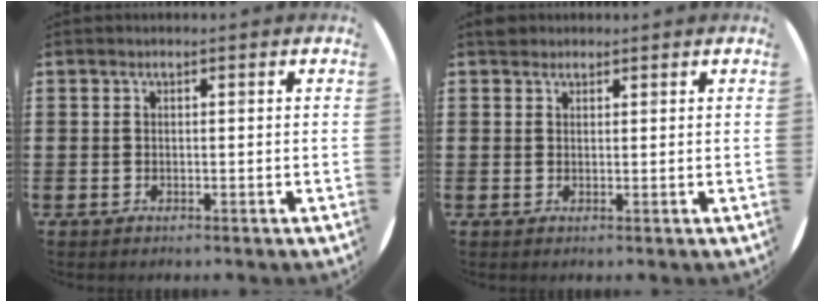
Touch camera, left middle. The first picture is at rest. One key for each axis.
{"total": 1.2, "fx": 1.1, "fy": 0.5, "fz": -0.1, "tx": 0.009, "ty": 0.001, "tz": 0.020}